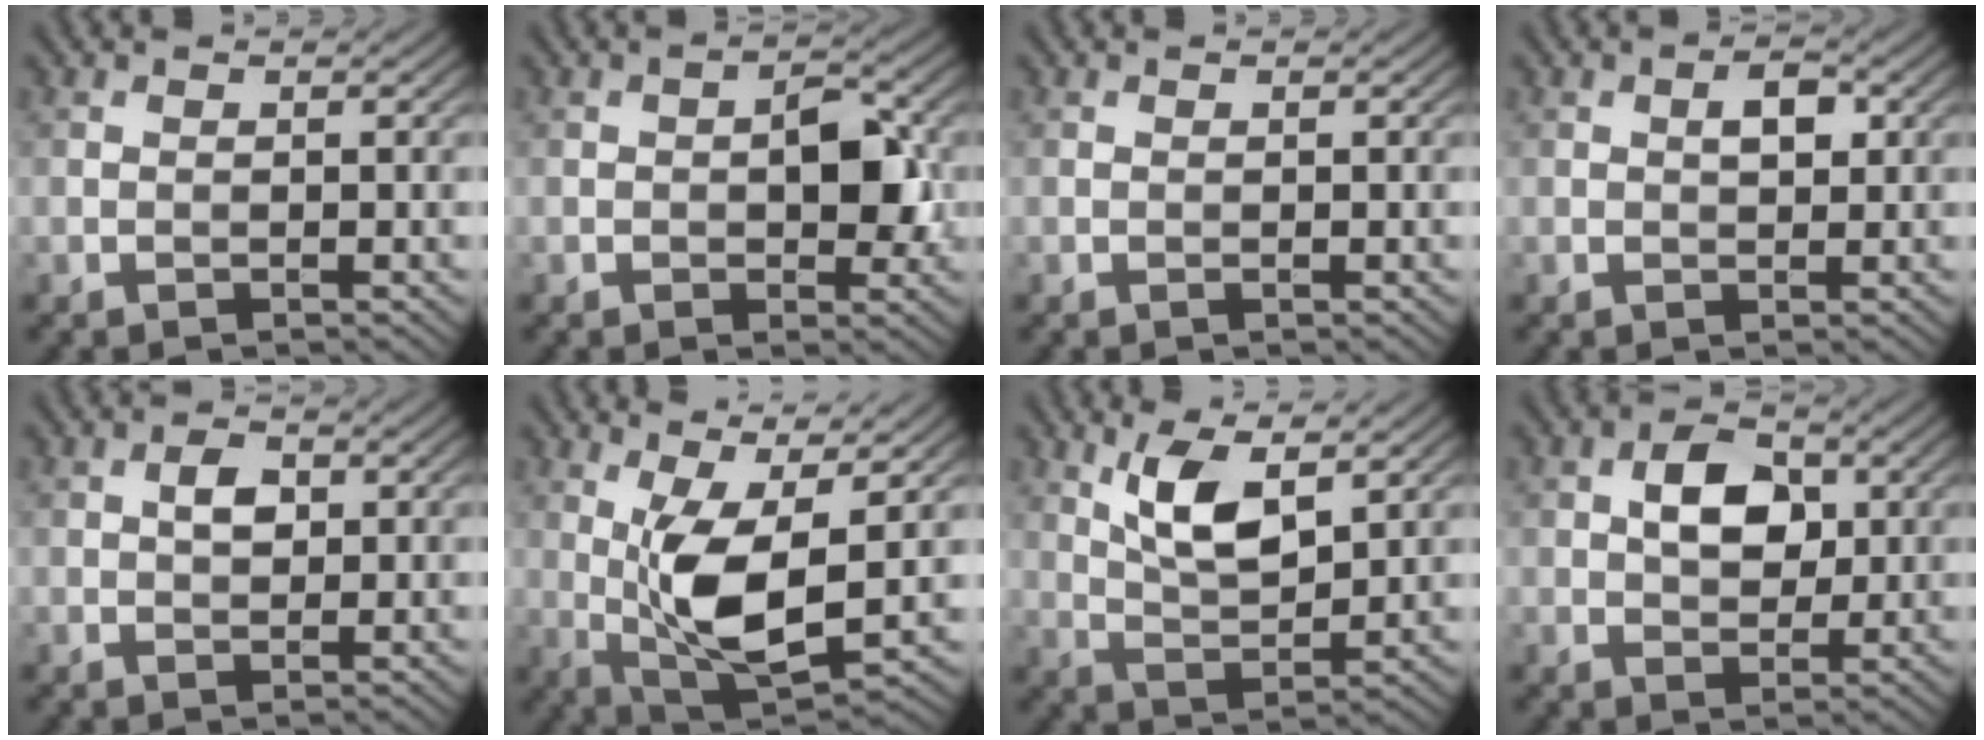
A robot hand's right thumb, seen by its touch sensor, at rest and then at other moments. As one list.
[{"total": 5.1, "force": [-0.1, 2.6, 4.3], "torque": [-0.060, 0.001, -0.003]}, {"total": 0.0}, {"total": 2.4, "force": [0.6, 1.3, 1.9], "torque": [-0.030, 0.001, 0.008]}, {"total": 2.4, "force": [0.4, 1.6, 1.7], "torque": [-0.033, 0.003, 0.004]}, {"total": 9.7, "force": [0.7, 3.5, 9.0], "torque": [-0.181, -0.003, 0.016]}, {"total": 7.0, "force": [3.3, 2.7, 5.5], "torque": [-0.115, -0.006, 0.065]}, {"total": 5.6, "force": [1.1, 3.8, 4.0], "torque": [-0.068, 0.004, 0.012]}]